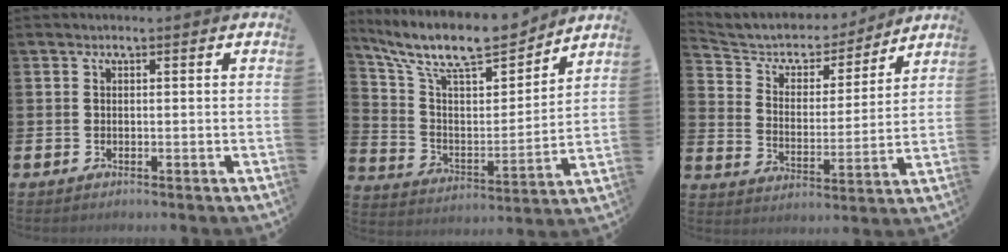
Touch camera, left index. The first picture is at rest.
{"total": 11.7, "force": [10.2, 3.1, 4.9], "torque": [-0.120, -0.071, 0.175]}
{"total": 5.7, "force": [5.1, 2.4, 0.8], "torque": [-0.049, -0.040, 0.082]}